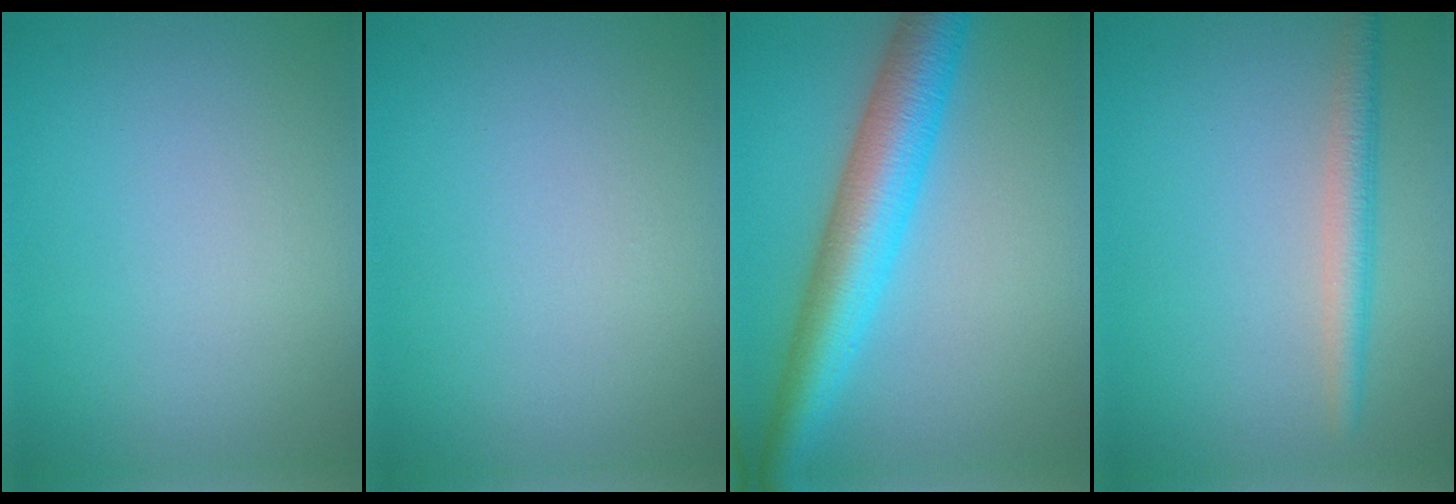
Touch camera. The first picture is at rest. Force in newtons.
{"total": 0.0}
{"total": 7.4, "press": 7.4, "slide": 0.1}
{"total": 2.7, "press": 2.7, "slide": 0.2}